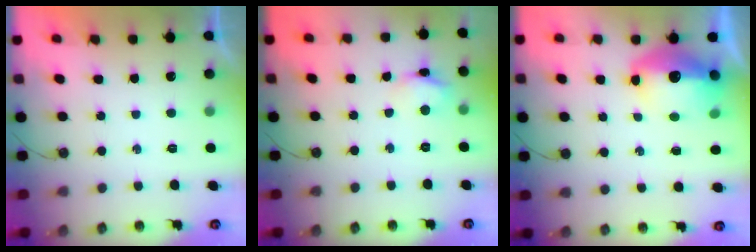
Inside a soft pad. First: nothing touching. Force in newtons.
{"total": 6.5, "press": 6.5, "slide": 0.5}
{"total": 15.0, "press": 14.9, "slide": 1.2}